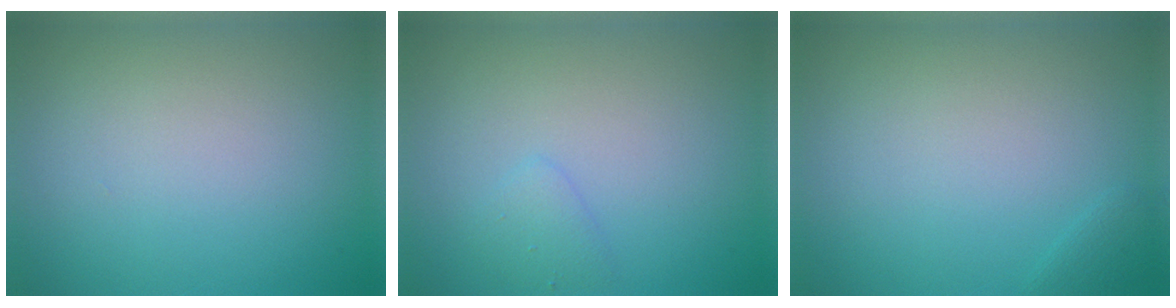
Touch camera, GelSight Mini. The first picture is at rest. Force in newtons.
{"total": 1.2, "press": 1.2, "slide": 0.0}
{"total": 0.7, "press": 0.7, "slide": 0.1}